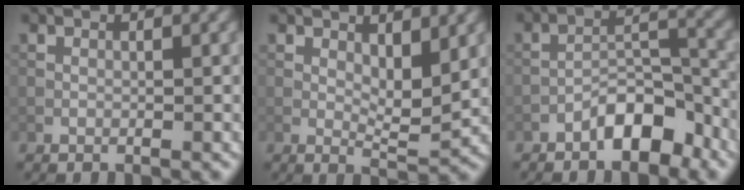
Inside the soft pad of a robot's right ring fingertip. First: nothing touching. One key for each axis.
{"total": 3.8, "fx": 1.3, "fy": 1.7, "fz": 3.2, "tx": -0.052, "ty": -0.006, "tz": 0.023}
{"total": 4.9, "fx": -3.3, "fy": 1.9, "fz": 3.1, "tx": -0.038, "ty": 0.017, "tz": -0.058}